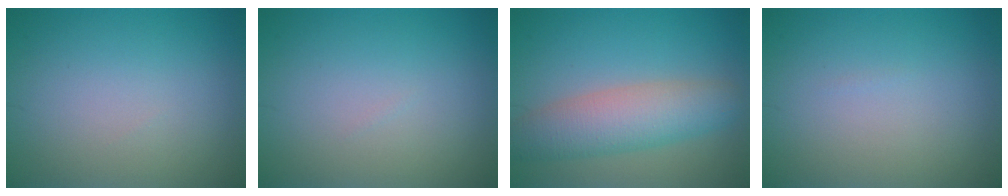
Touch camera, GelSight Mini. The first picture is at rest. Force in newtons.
{"total": 0.0}
{"total": 5.7, "press": 5.6, "slide": 0.3}
{"total": 0.0}